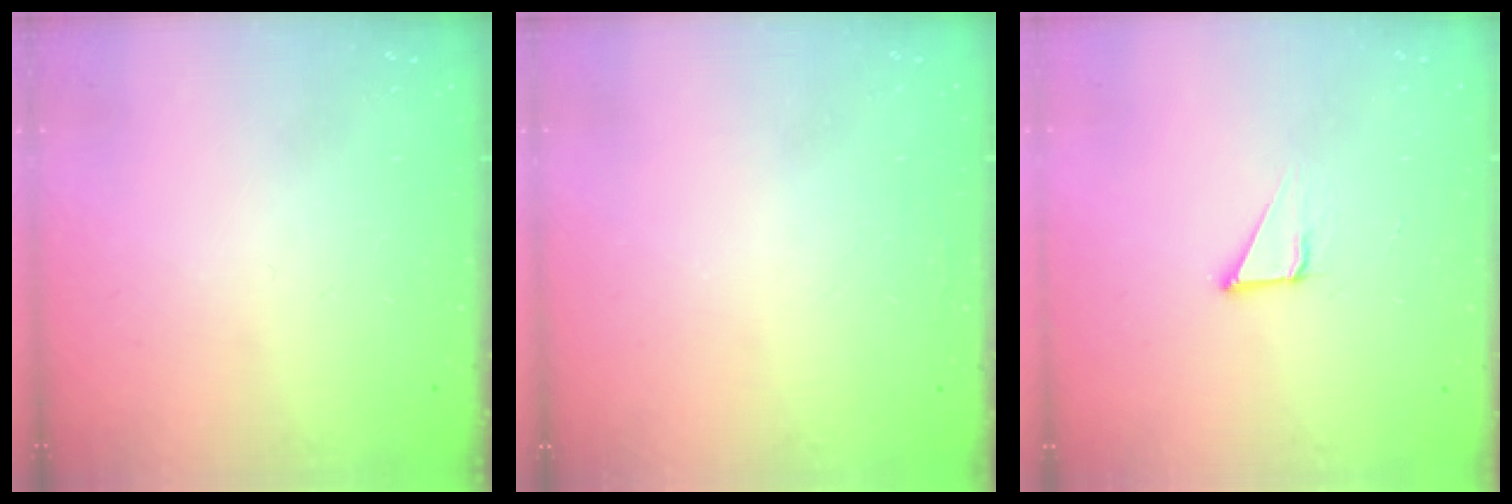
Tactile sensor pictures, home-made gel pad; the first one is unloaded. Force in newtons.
{"total": 1.6, "press": 1.6, "slide": 0.0}
{"total": 3.3, "press": 3.3, "slide": 0.1}